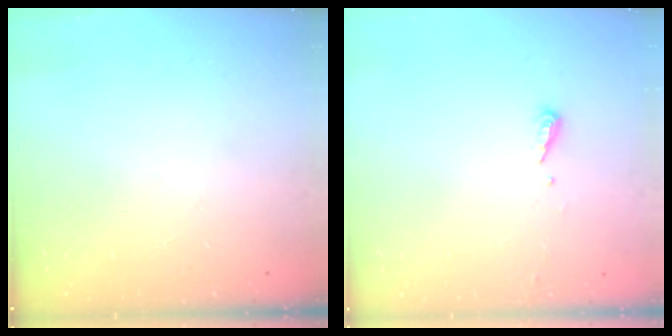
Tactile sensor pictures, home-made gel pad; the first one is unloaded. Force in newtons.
{"total": 5.3, "press": 5.3, "slide": 0.5}